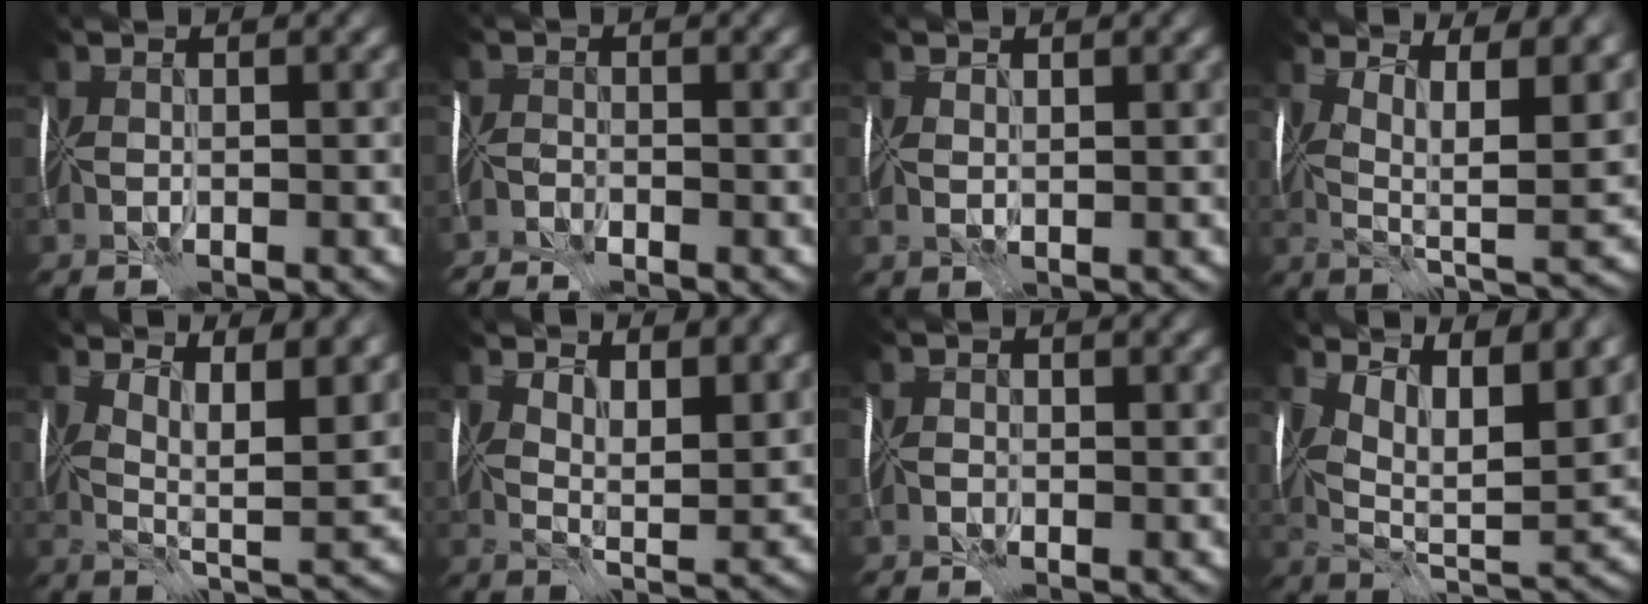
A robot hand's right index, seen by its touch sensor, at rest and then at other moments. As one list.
[{"total": 2.5, "force": [-2.5, -0.1, 0.2], "torque": [-0.005, -0.006, -0.053]}, {"total": 1.6, "force": [1.0, 1.0, 0.6], "torque": [-0.013, 0.006, 0.018]}, {"total": 10.1, "force": [4.8, 3.4, 8.2], "torque": [-0.126, -0.006, 0.083]}, {"total": 8.8, "force": [5.1, 2.6, 6.6], "torque": [-0.097, -0.001, 0.084]}, {"total": 6.8, "force": [4.8, 2.3, 4.3], "torque": [-0.061, 0.000, 0.079]}, {"total": 0.7, "force": [-0.6, 0.2, 0.0], "torque": [0.002, 0.002, -0.015]}, {"total": 11.6, "force": [6.8, 4.4, 8.3], "torque": [-0.120, 0.005, 0.104]}]